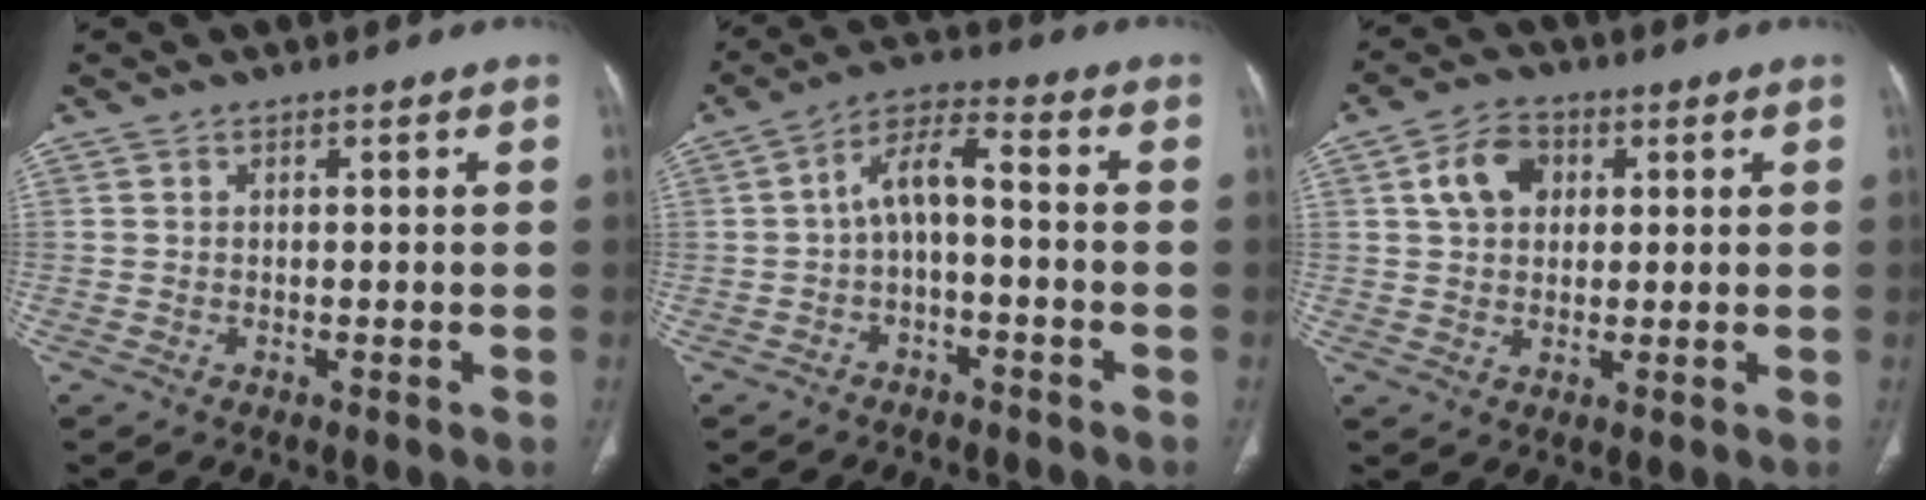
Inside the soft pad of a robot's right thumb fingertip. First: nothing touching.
{"total": 6.8, "force": [-1.4, 3.0, 6.0], "torque": [-0.110, 0.045, -0.031]}
{"total": 7.3, "force": [2.1, 5.3, 4.5], "torque": [-0.067, 0.006, 0.032]}